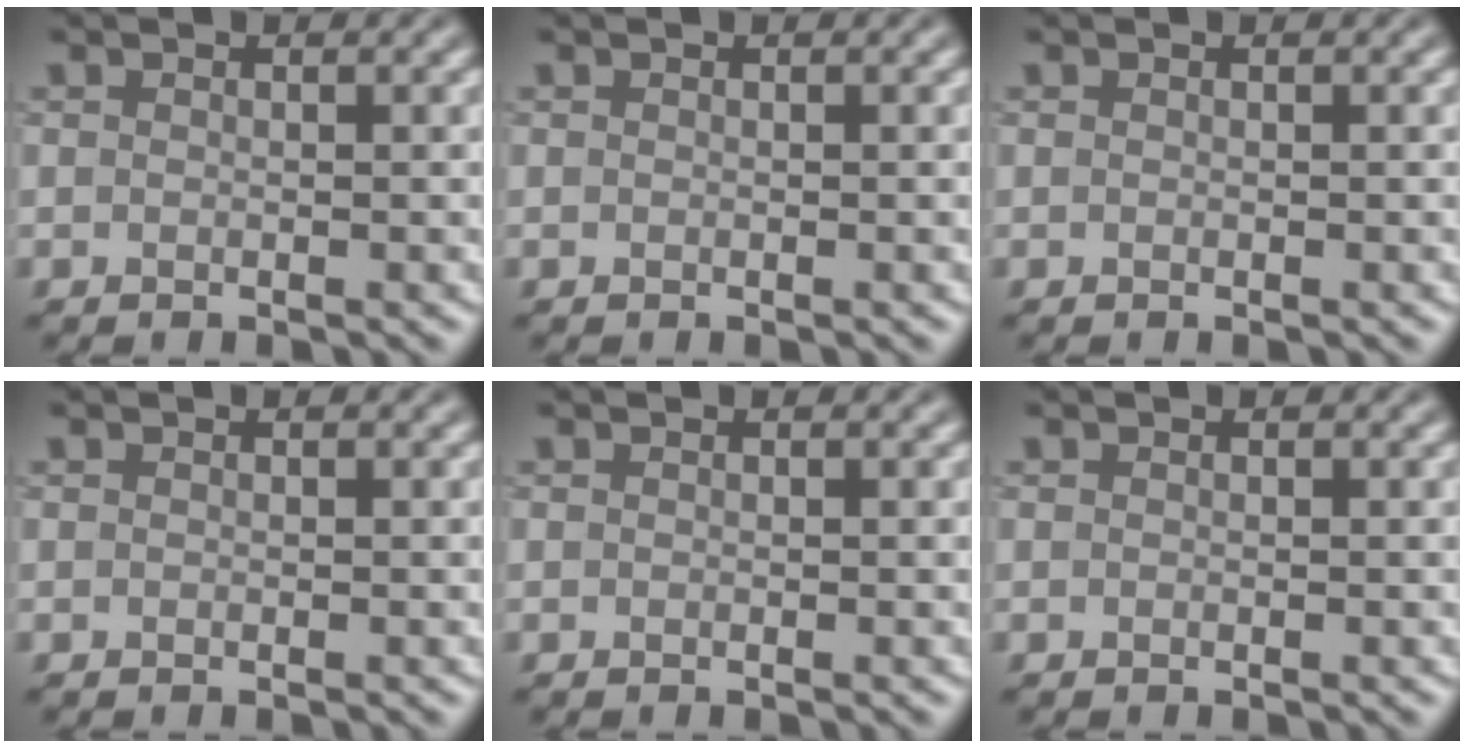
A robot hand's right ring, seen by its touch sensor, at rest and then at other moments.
{"total": 0.0}
{"total": 0.0}
{"total": 0.0}
{"total": 0.0}
{"total": 0.0}